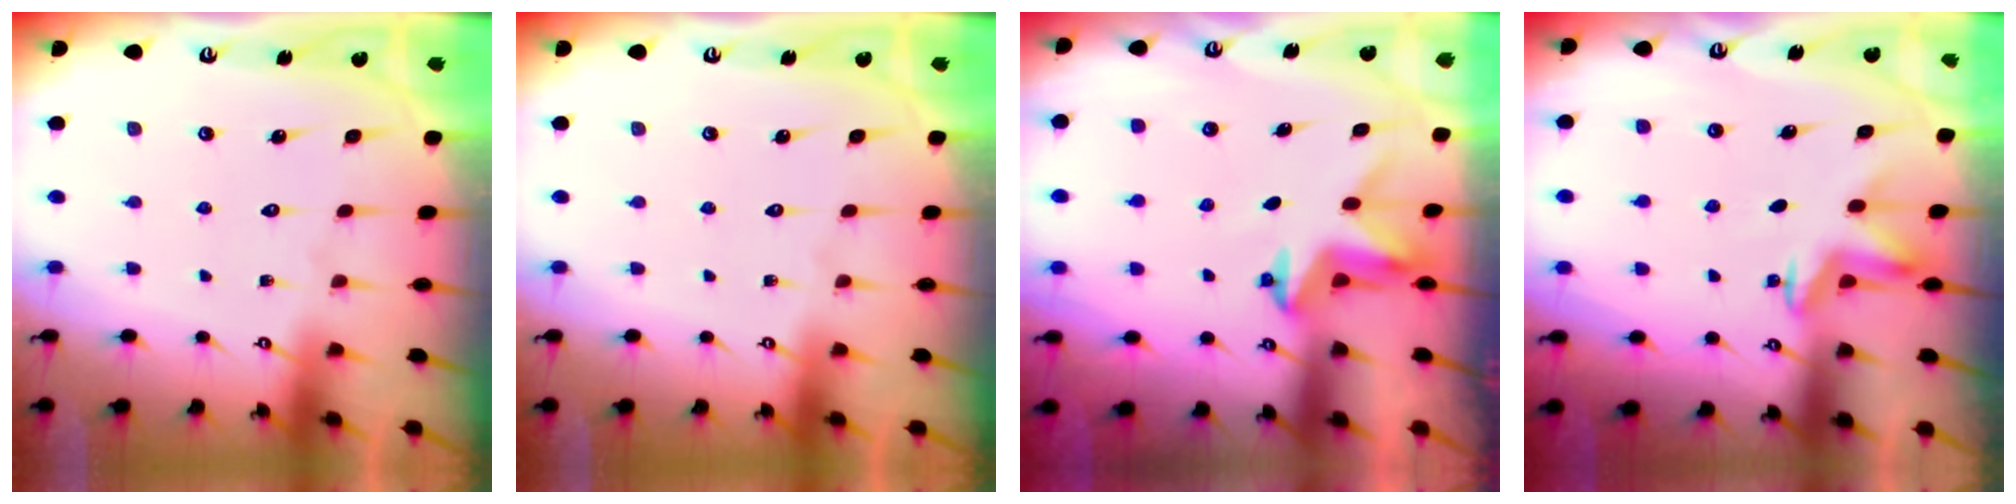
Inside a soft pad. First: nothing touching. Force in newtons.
{"total": 0.0}
{"total": 2.9, "press": 2.9, "slide": 0.1}
{"total": 3.7, "press": 3.6, "slide": 0.9}